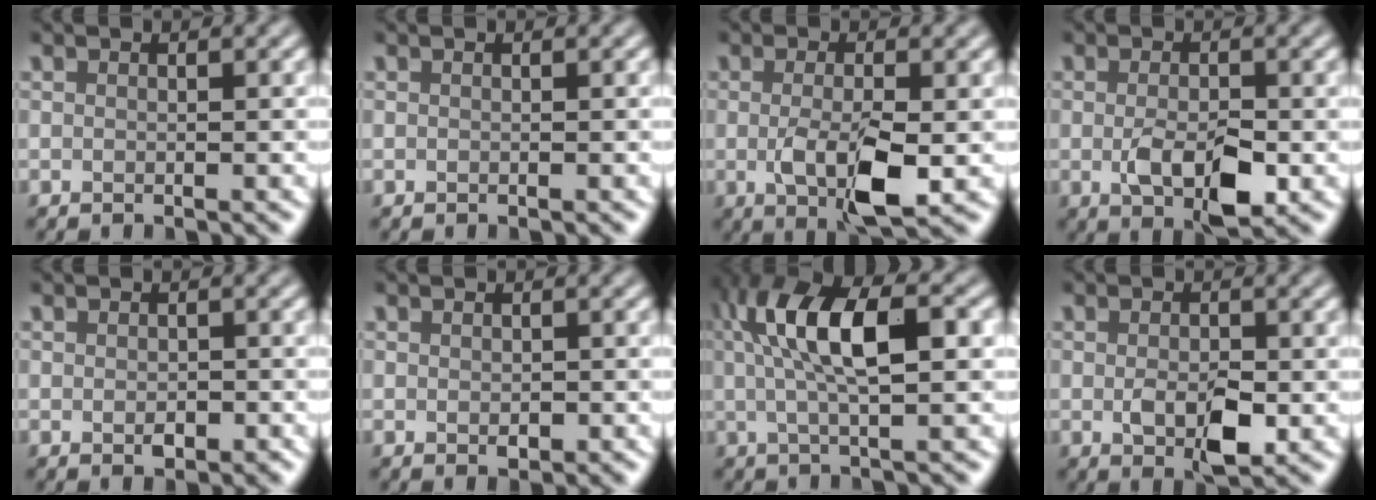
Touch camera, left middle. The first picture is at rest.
{"total": 0.0}
{"total": 5.2, "force": [-1.0, 1.8, 4.7], "torque": [-0.096, -0.013, -0.019]}
{"total": 4.4, "force": [-1.0, 2.1, 3.7], "torque": [-0.073, -0.008, -0.016]}
{"total": 1.2, "force": [-0.4, 0.8, 0.7], "torque": [-0.008, -0.004, -0.006]}
{"total": 0.8, "force": [-0.2, 0.6, 0.5], "torque": [-0.003, -0.004, -0.001]}
{"total": 8.6, "force": [1.9, 2.8, 7.9], "torque": [-0.135, 0.018, 0.025]}
{"total": 3.4, "force": [-0.6, 1.8, 2.9], "torque": [-0.053, -0.005, -0.008]}